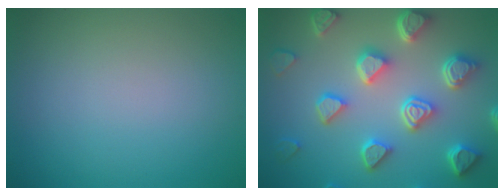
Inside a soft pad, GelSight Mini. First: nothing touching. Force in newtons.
{"total": 7.2, "press": 5.8, "slide": 4.3}